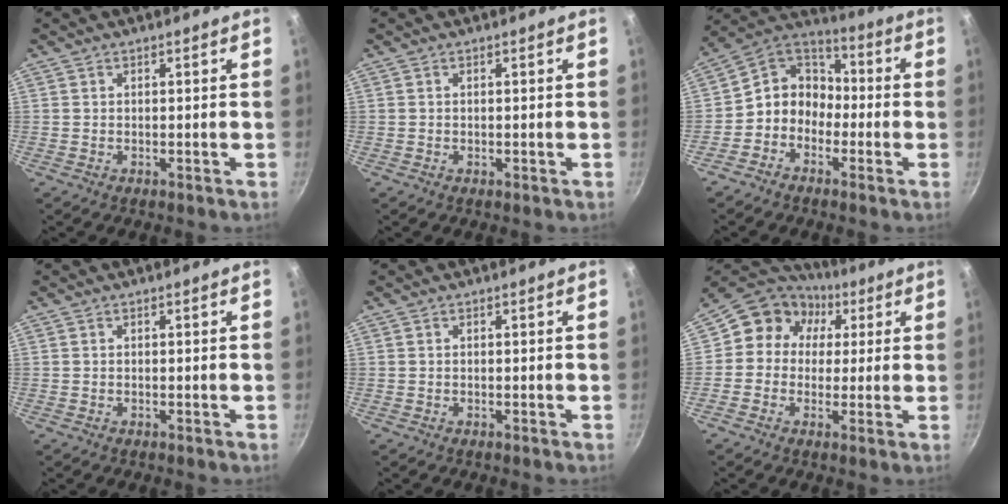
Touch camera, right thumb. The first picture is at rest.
{"total": 0.0}
{"total": 9.8, "force": [-2.5, 8.3, 4.6], "torque": [-0.036, 0.049, -0.074]}
{"total": 0.0}
{"total": 0.0}
{"total": 11.8, "force": [2.5, 10.4, 5.0], "torque": [-0.056, 0.020, 0.015]}